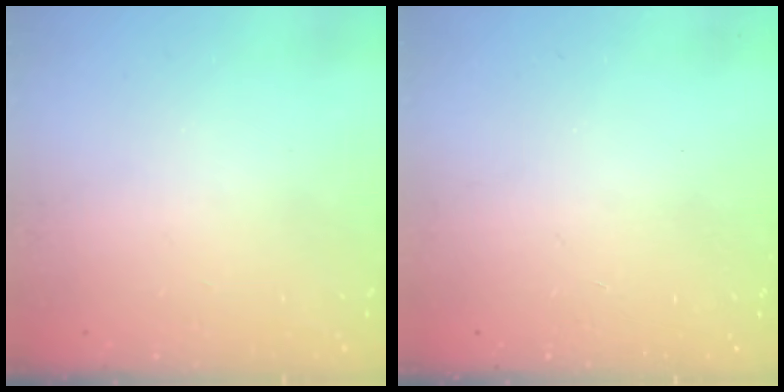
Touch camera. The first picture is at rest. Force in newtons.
{"total": 0.0}